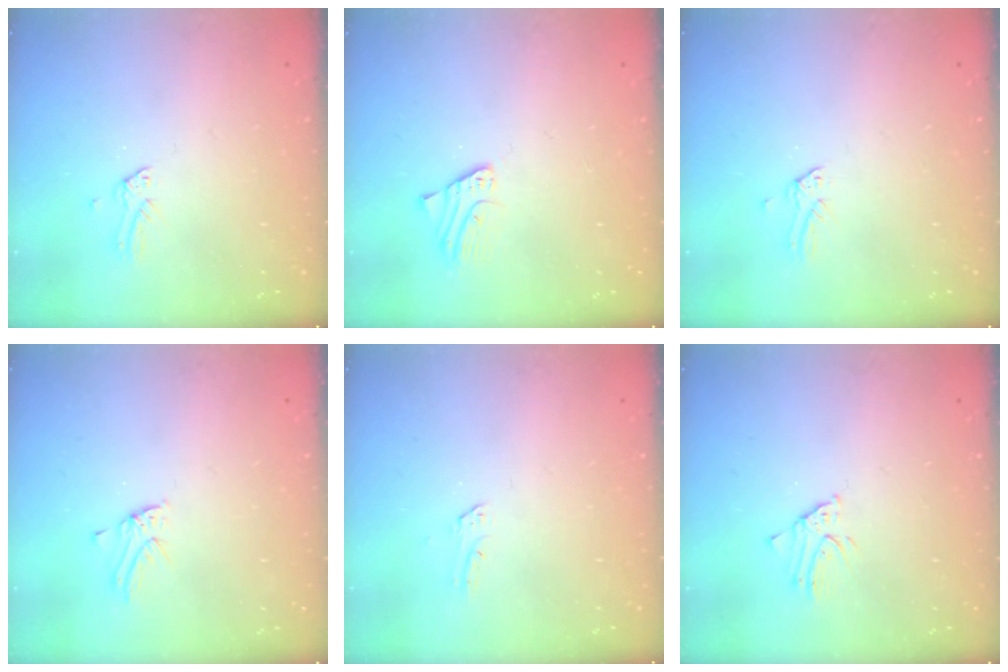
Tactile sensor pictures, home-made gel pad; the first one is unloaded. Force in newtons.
{"total": 1.9, "press": 1.9, "slide": 0.1}
{"total": 0.0}
{"total": 1.4, "press": 1.4, "slide": 0.1}
{"total": 1.6, "press": 1.6, "slide": 0.2}
{"total": 2.5, "press": 2.5, "slide": 0.2}